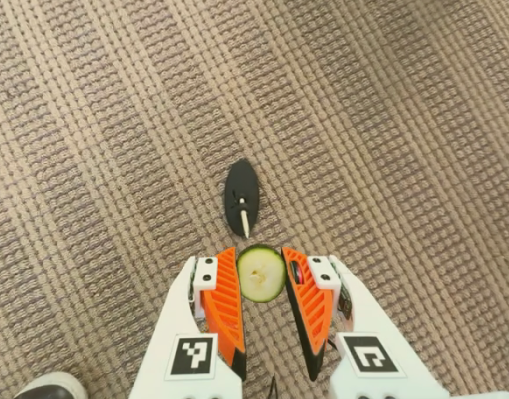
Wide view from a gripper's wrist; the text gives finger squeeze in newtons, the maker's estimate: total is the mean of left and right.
{"total": 8.8, "left": 9.0, "right": 8.6}